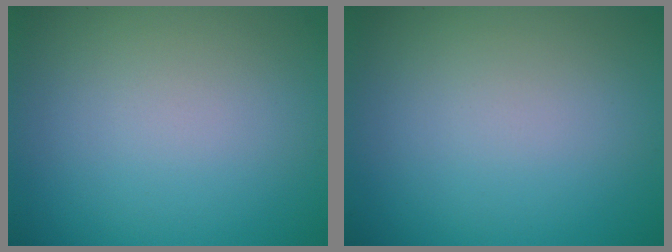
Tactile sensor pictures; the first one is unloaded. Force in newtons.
{"total": 0.0}